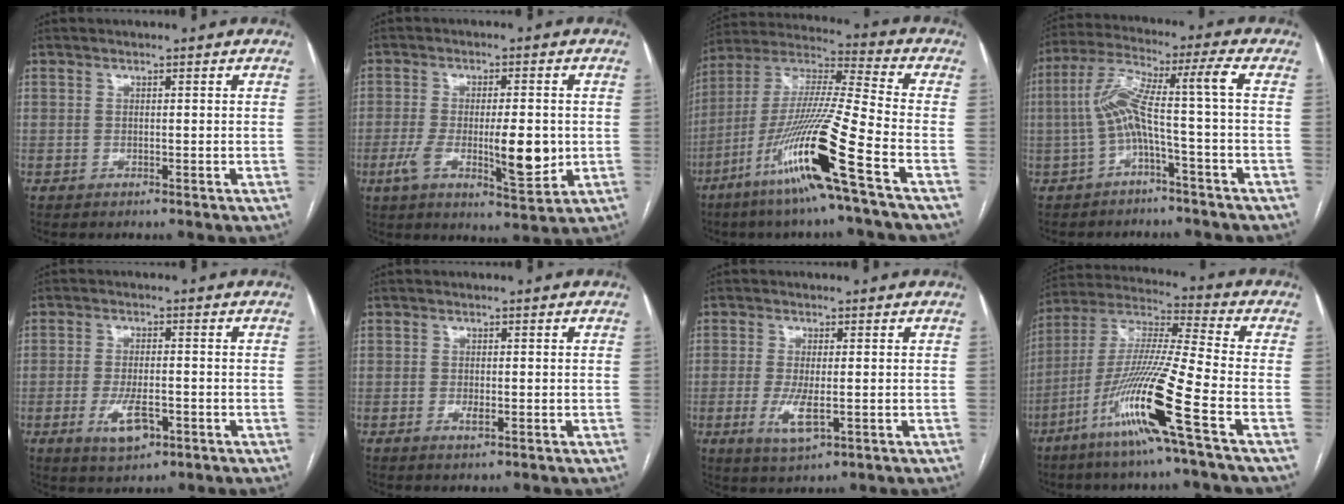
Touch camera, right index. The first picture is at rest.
{"total": 10.7, "force": [-1.9, 2.8, 10.1], "torque": [-0.171, -0.012, -0.024]}
{"total": 19.1, "force": [-9.1, -1.3, 16.7], "torque": [-0.355, -0.038, -0.180]}
{"total": 8.7, "force": [-1.8, -1.2, 8.4], "torque": [-0.172, 0.043, -0.033]}
{"total": 5.9, "force": [-2.4, 2.1, 5.0], "torque": [-0.096, -0.006, -0.035]}
{"total": 1.4, "force": [-0.6, 0.5, 1.1], "torque": [-0.020, 0.000, -0.009]}
{"total": 5.1, "force": [-1.3, 1.3, 4.7], "torque": [-0.098, -0.012, -0.020]}
{"total": 16.8, "force": [-7.8, -1.4, 14.8], "torque": [-0.303, -0.027, -0.154]}